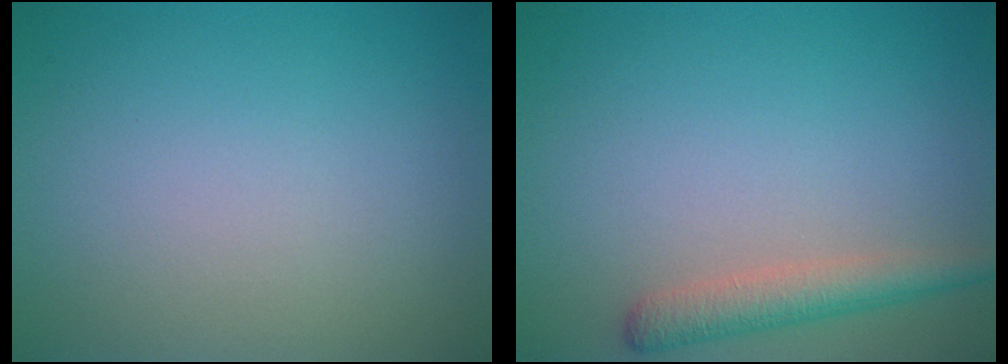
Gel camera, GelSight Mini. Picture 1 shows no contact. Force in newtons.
{"total": 2.9, "press": 2.9, "slide": 0.2}